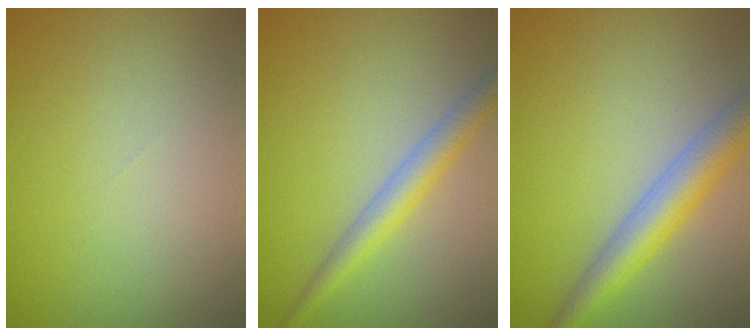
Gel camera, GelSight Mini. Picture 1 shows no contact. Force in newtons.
{"total": 3.0, "press": 3.0, "slide": 0.0}
{"total": 4.9, "press": 4.9, "slide": 0.1}